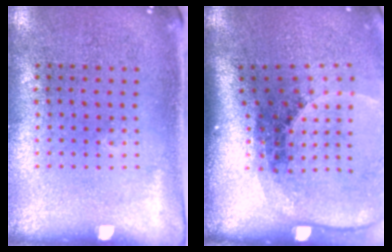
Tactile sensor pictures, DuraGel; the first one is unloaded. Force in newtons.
{"total": 2.7, "press": 1.9, "slide": 1.9}